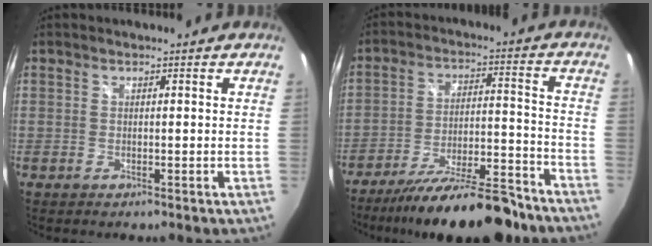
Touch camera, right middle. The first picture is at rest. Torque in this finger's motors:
{"motor_torque": [1.11, -1.03, 0.28, 0.16]}